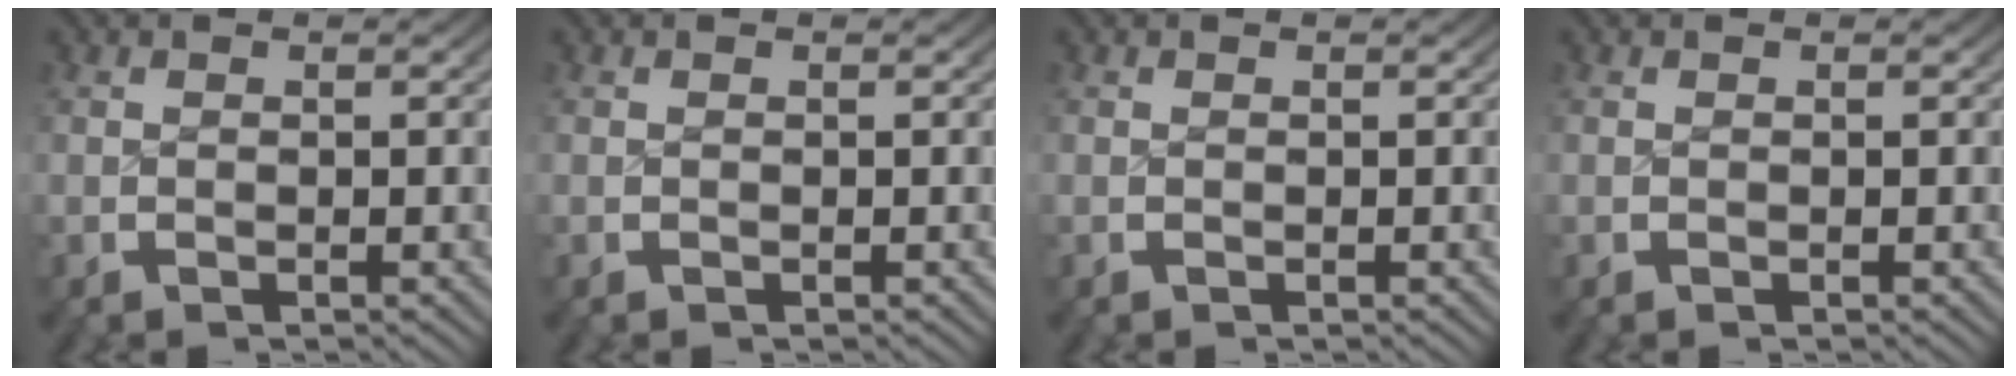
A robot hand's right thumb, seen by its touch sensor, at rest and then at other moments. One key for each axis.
{"total": 0.0}
{"total": 0.0}
{"total": 0.0}